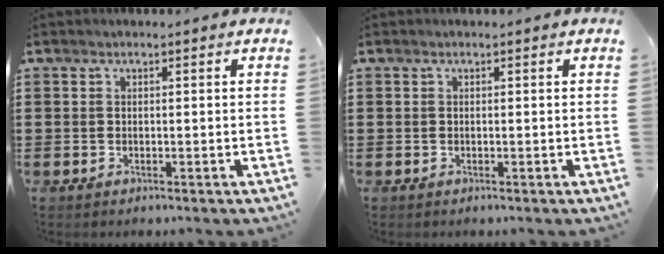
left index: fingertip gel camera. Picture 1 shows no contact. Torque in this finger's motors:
{"motor_torque": [-0.01, 0.01, 0.00, 0.00]}